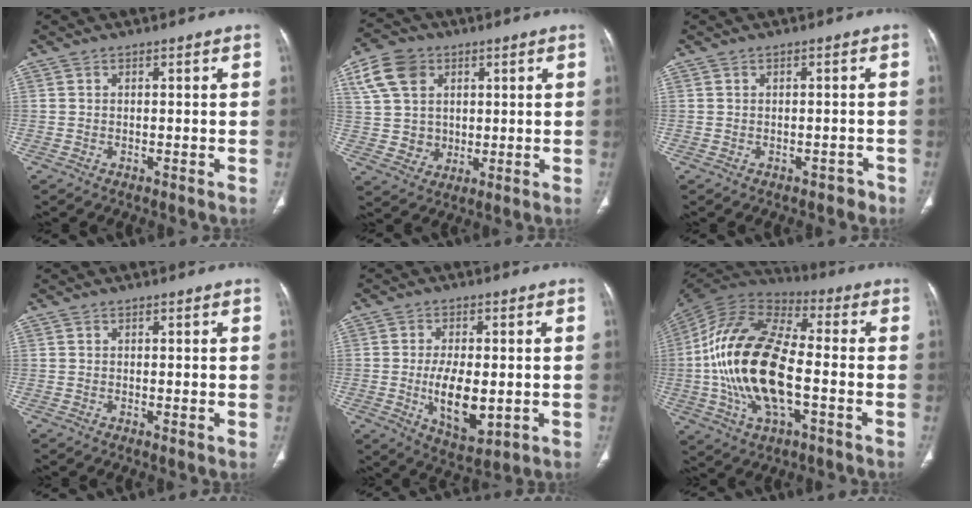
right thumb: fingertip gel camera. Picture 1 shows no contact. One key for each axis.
{"total": 11.9, "fx": 4.2, "fy": 9.7, "fz": 5.5, "tx": -0.088, "ty": -0.003, "tz": 0.085}
{"total": 1.7, "fx": -1.1, "fy": 1.2, "fz": 0.4, "tx": 0.000, "ty": 0.014, "tz": -0.012}
{"total": 0.5, "fx": 0.1, "fy": 0.2, "fz": 0.5, "tx": -0.010, "ty": -0.003, "tz": 0.002}
{"total": 10.4, "fx": -1.4, "fy": 5.2, "fz": 9.0, "tx": -0.140, "ty": -0.014, "tz": -0.013}
{"total": 22.8, "fx": -3.1, "fy": 10.8, "fz": 19.9, "tx": -0.402, "ty": 0.022, "tz": -0.058}